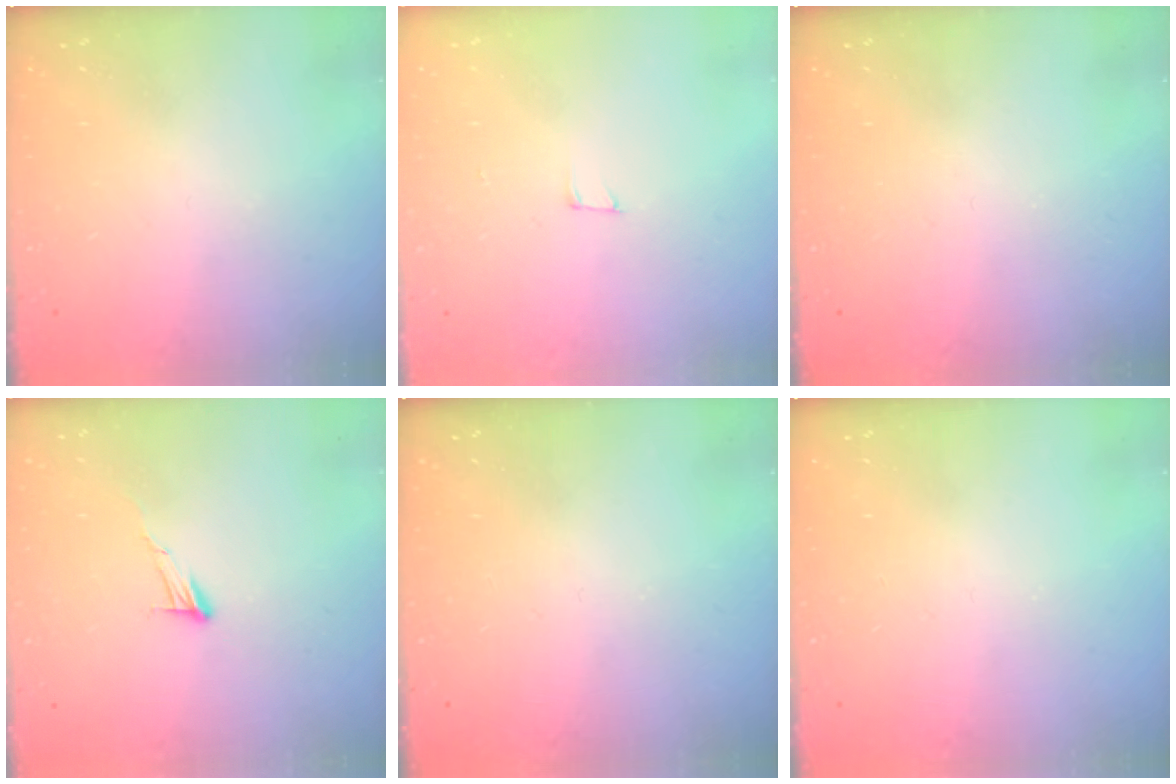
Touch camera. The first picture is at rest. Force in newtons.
{"total": 2.5, "press": 2.5, "slide": 0.2}
{"total": 0.0}
{"total": 6.5, "press": 6.5, "slide": 0.4}
{"total": 0.0}
{"total": 0.0}